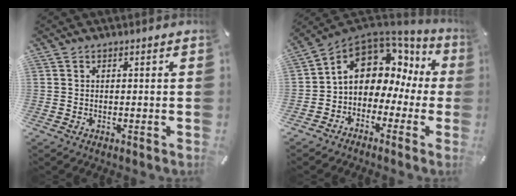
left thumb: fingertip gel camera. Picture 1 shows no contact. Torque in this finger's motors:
{"motor_torque": [1.68, 3.33, 1.32, -0.76, 0.49]}